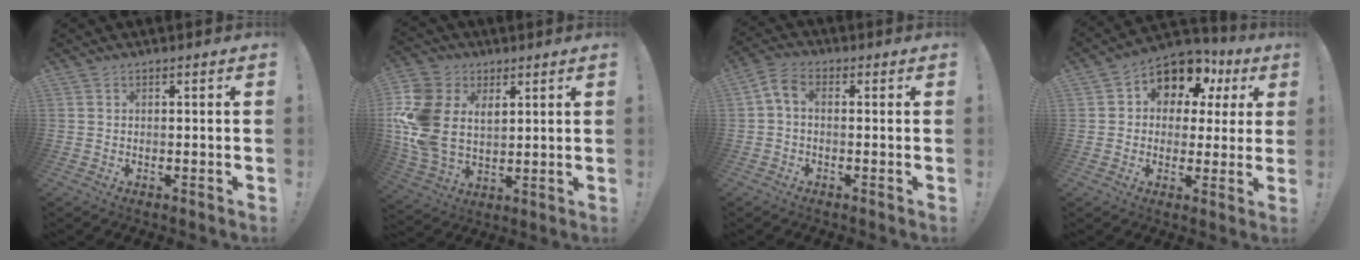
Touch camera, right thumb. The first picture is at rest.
{"total": 17.7, "force": [4.4, 13.1, 11.0], "torque": [-0.241, -0.021, 0.081]}
{"total": 4.4, "force": [0.3, 2.6, 3.5], "torque": [-0.078, -0.001, 0.007]}
{"total": 10.8, "force": [5.5, 7.4, 5.6], "torque": [-0.075, -0.042, 0.099]}